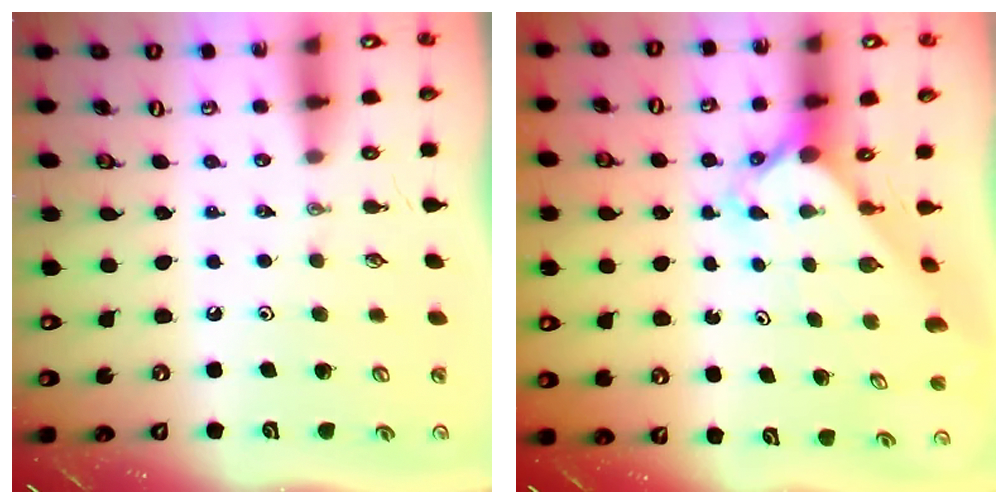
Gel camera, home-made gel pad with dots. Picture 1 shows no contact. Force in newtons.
{"total": 2.5, "press": 2.5, "slide": 0.3}